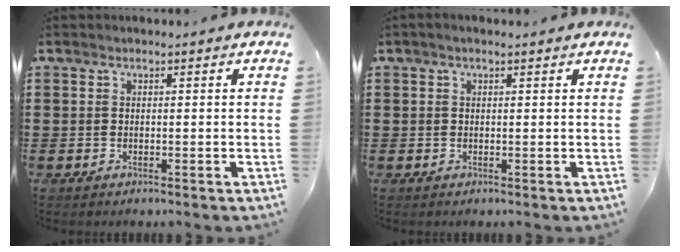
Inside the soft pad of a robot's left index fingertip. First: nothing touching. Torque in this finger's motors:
{"motor_torque": [0.47, -0.51, 0.16, 0.04]}